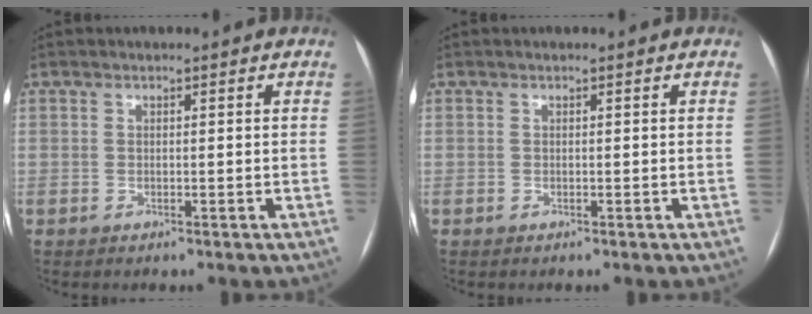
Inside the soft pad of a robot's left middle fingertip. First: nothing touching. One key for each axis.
{"total": 0.0}